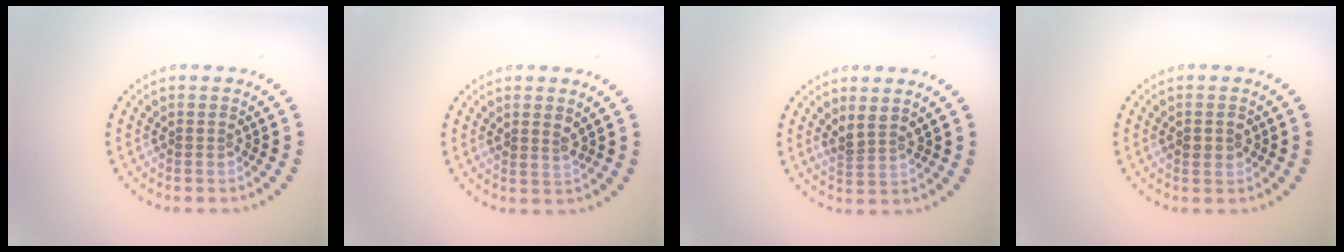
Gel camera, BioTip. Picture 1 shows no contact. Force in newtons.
{"total": 1.1, "press": 0.9, "slide": 0.5}
{"total": 1.8, "press": 1.3, "slide": 1.2}
{"total": 1.5, "press": 1.5, "slide": 0.3}